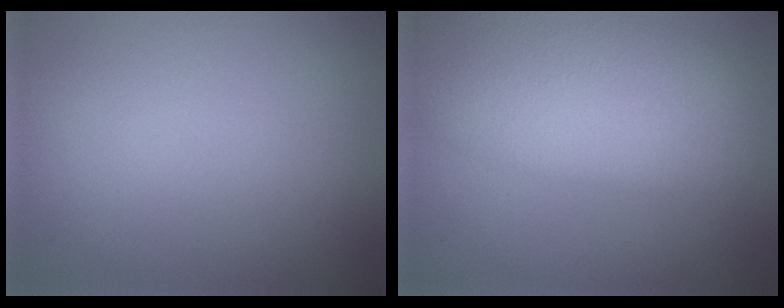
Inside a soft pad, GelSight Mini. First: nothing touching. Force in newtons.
{"total": 10.6, "press": 10.6, "slide": 0.7}